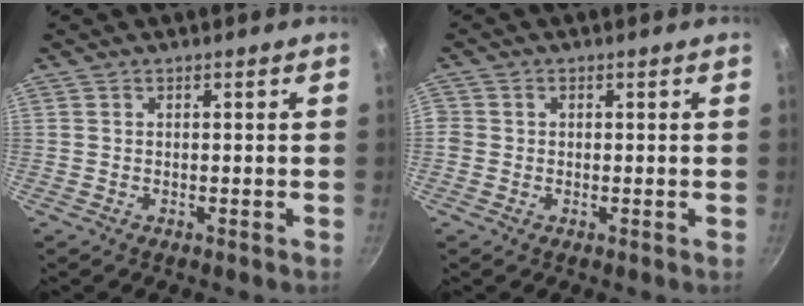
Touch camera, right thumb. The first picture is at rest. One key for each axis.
{"total": 1.8, "fx": -0.3, "fy": 1.6, "fz": 0.6, "tx": -0.009, "ty": 0.004, "tz": -0.009}